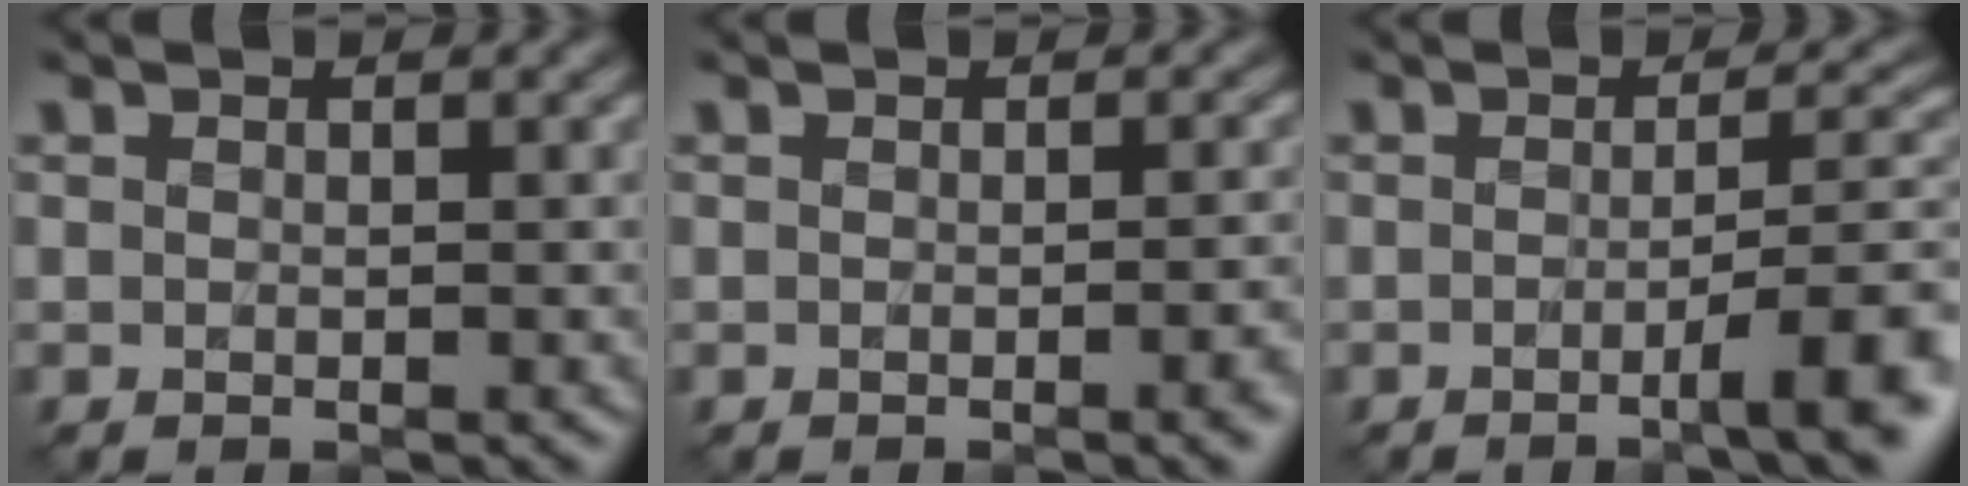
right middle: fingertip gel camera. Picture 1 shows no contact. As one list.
[{"total": 3.1, "force": [-0.8, 1.0, 2.8], "torque": [-0.020, -0.003, -0.005]}, {"total": 6.0, "force": [-1.9, 1.1, 5.6], "torque": [-0.069, 0.000, -0.029]}]